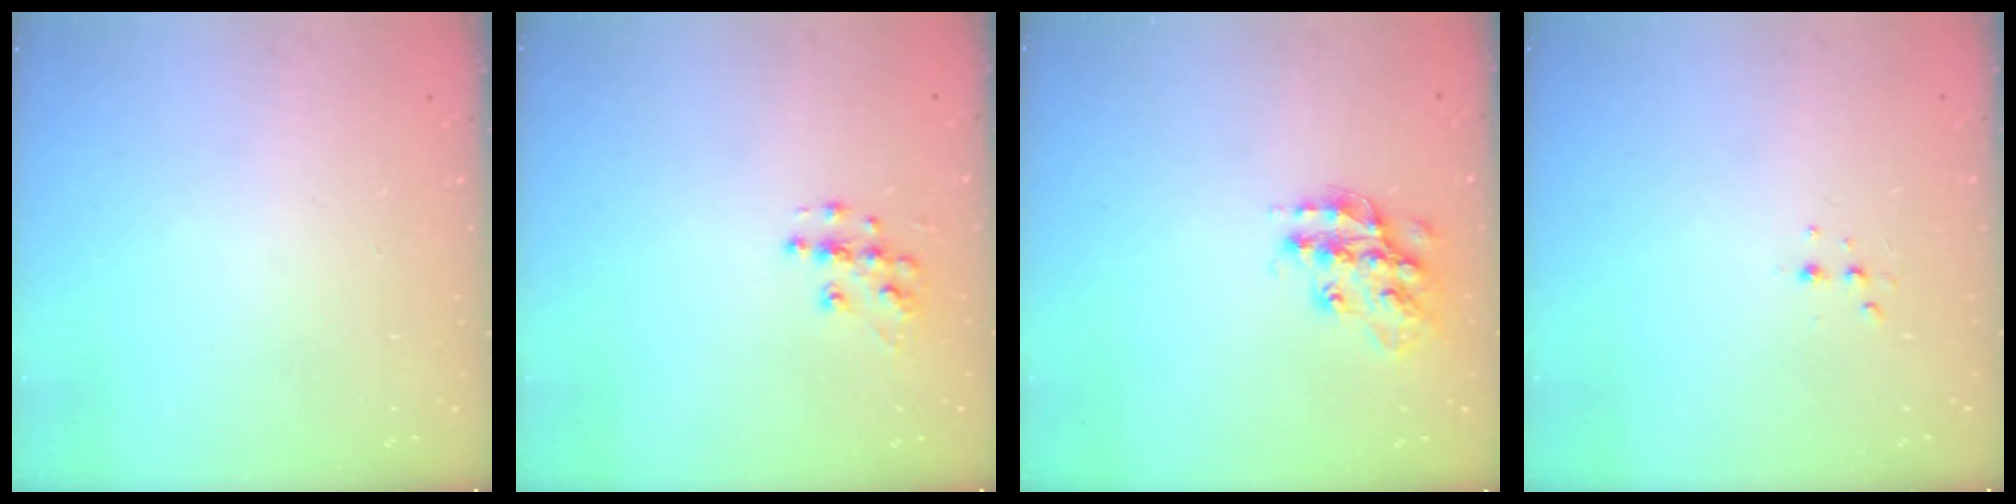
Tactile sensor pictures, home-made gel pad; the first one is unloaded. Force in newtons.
{"total": 8.3, "press": 8.3, "slide": 0.3}
{"total": 15.2, "press": 15.2, "slide": 0.9}
{"total": 2.3, "press": 2.2, "slide": 0.6}